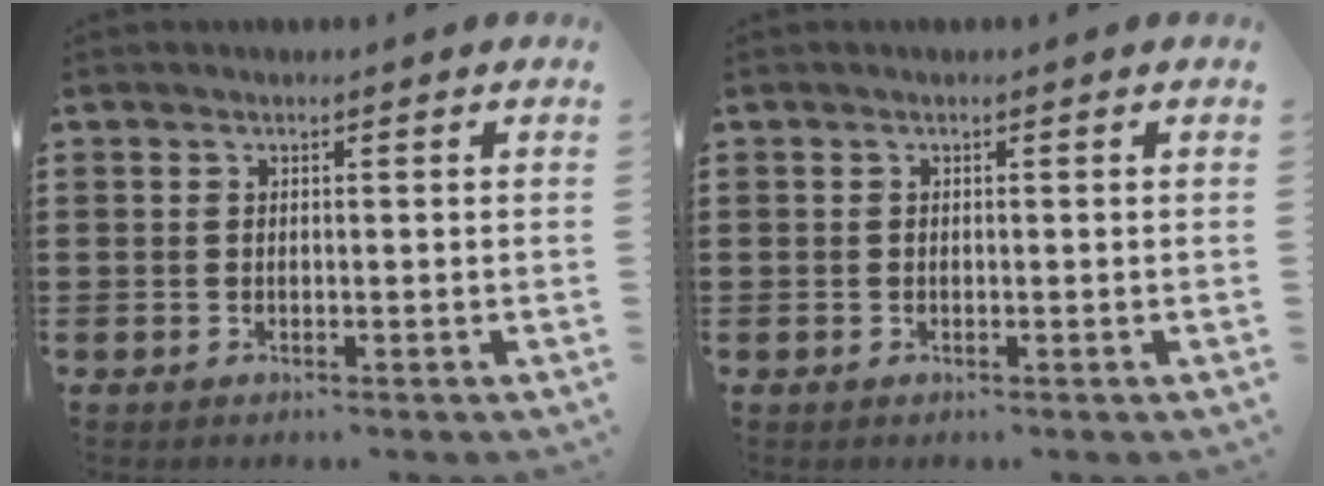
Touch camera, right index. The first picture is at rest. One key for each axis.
{"total": 0.0}